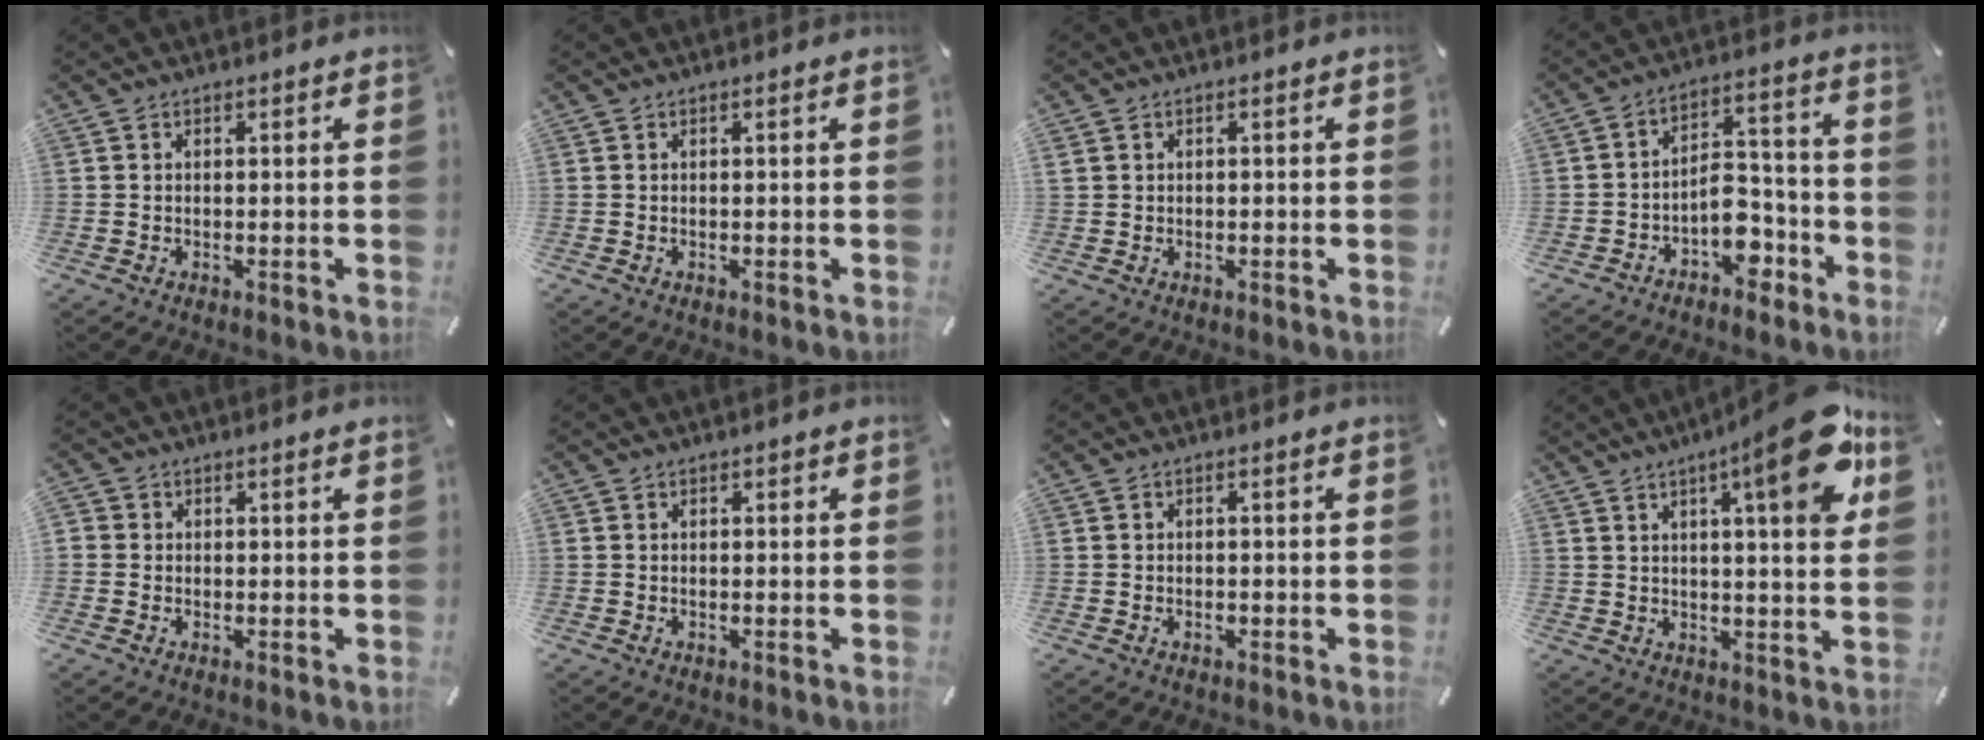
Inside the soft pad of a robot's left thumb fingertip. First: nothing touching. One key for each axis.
{"total": 0.0}
{"total": 0.7, "fx": 0.0, "fy": 0.5, "fz": 0.4, "tx": -0.007, "ty": 0.002, "tz": -0.001}
{"total": 10.0, "fx": -4.8, "fy": 6.3, "fz": 6.0, "tx": -0.076, "ty": 0.021, "tz": -0.086}
{"total": 0.9, "fx": -0.1, "fy": 0.9, "fz": 0.0, "tx": 0.000, "ty": 0.006, "tz": -0.004}
{"total": 0.0}
{"total": 0.8, "fx": -0.4, "fy": 0.3, "fz": 0.7, "tx": -0.013, "ty": -0.001, "tz": -0.007}
{"total": 16.0, "fx": 7.2, "fy": 3.0, "fz": 14.0, "tx": -0.189, "ty": -0.038, "tz": 0.100}